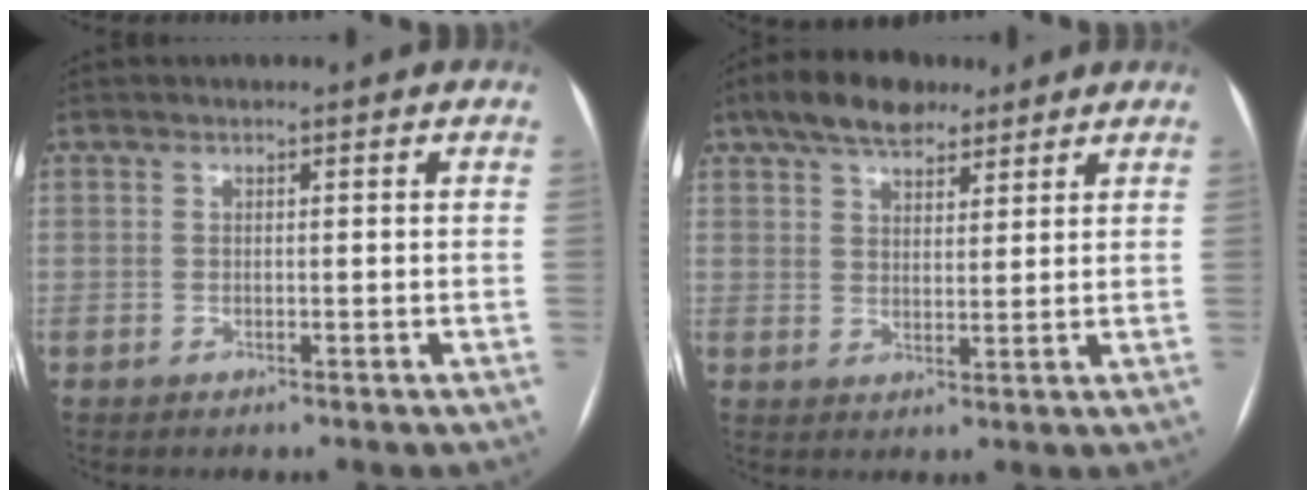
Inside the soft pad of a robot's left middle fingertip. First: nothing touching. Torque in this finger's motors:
{"motor_torque": [0.71, -0.70, 0.09, 0.08]}